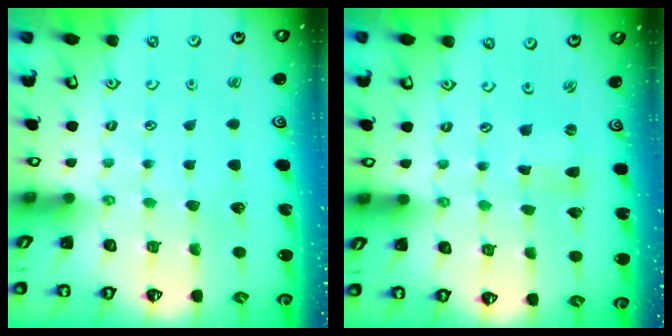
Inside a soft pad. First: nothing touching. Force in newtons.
{"total": 0.0}